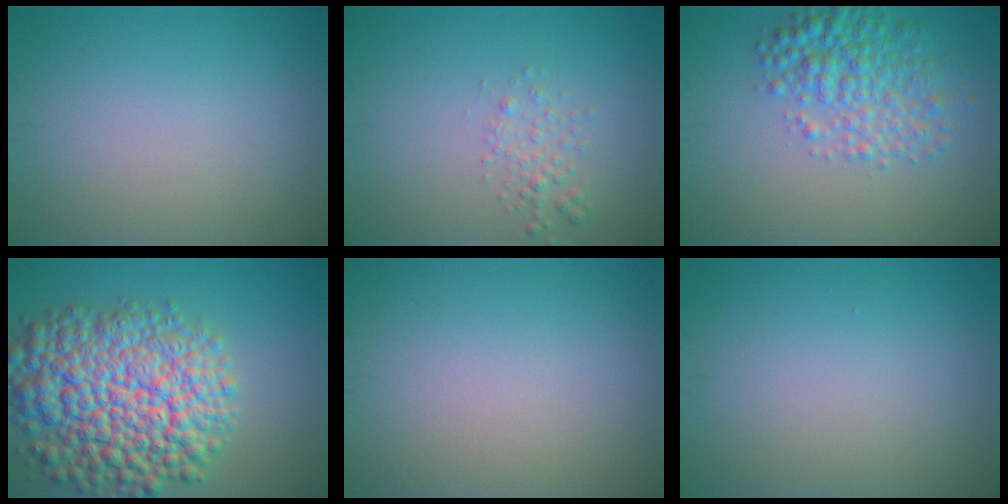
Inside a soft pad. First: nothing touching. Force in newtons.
{"total": 1.6, "press": 1.6, "slide": 0.1}
{"total": 4.8, "press": 4.8, "slide": 0.1}
{"total": 12.8, "press": 12.8, "slide": 0.5}
{"total": 0.0}
{"total": 0.0}